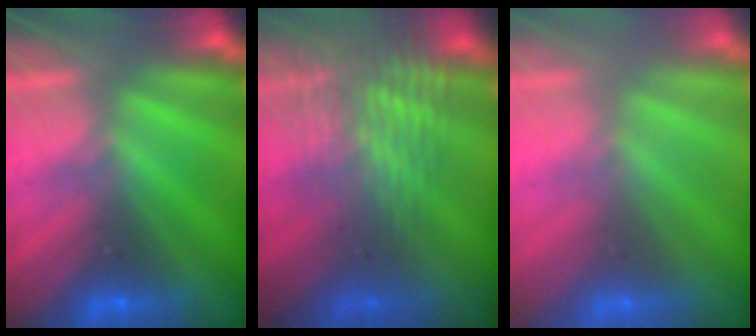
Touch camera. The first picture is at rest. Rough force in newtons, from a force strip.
{"total": 4.4}
{"total": 2.3}